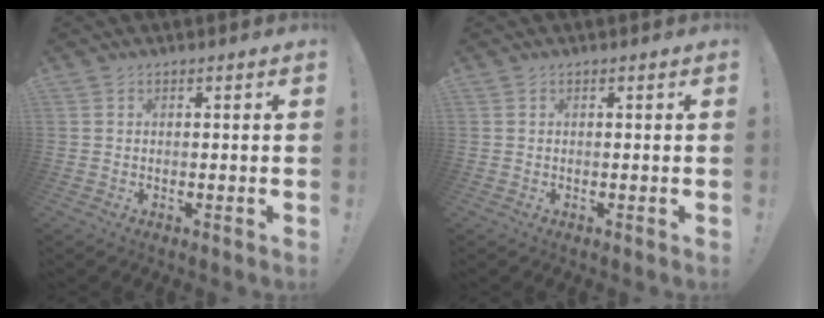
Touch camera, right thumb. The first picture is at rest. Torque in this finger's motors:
{"motor_torque": [0.00, 0.00, 0.00, 0.00, 0.00]}